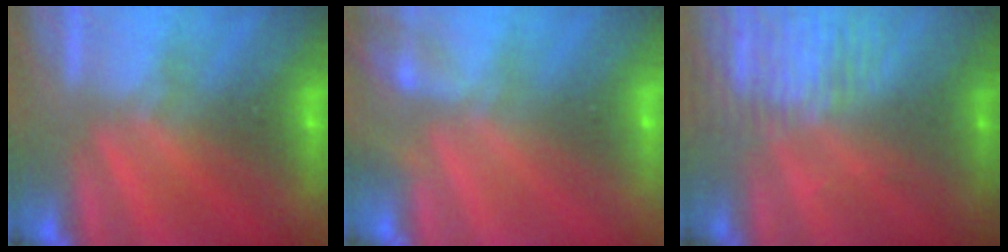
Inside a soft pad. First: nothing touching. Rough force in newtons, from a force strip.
{"total": 2.1}
{"total": 8.9}